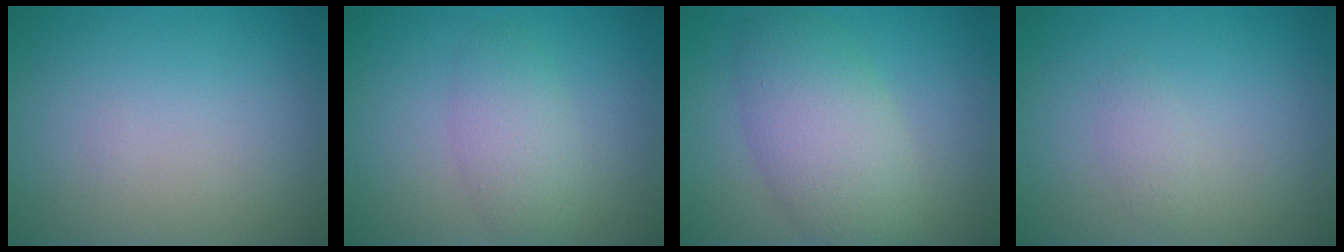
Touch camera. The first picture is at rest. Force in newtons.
{"total": 3.0, "press": 3.0, "slide": 0.2}
{"total": 6.1, "press": 6.1, "slide": 0.1}
{"total": 0.9, "press": 0.9, "slide": 0.1}